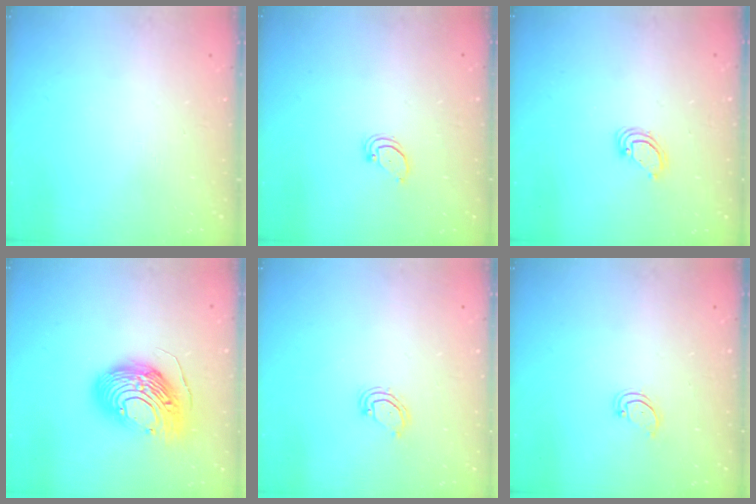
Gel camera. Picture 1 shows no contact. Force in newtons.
{"total": 2.1, "press": 2.1, "slide": 0.2}
{"total": 3.8, "press": 3.8, "slide": 0.1}
{"total": 17.0, "press": 16.9, "slide": 1.5}
{"total": 3.9, "press": 3.9, "slide": 0.3}
{"total": 3.0, "press": 3.0, "slide": 0.2}